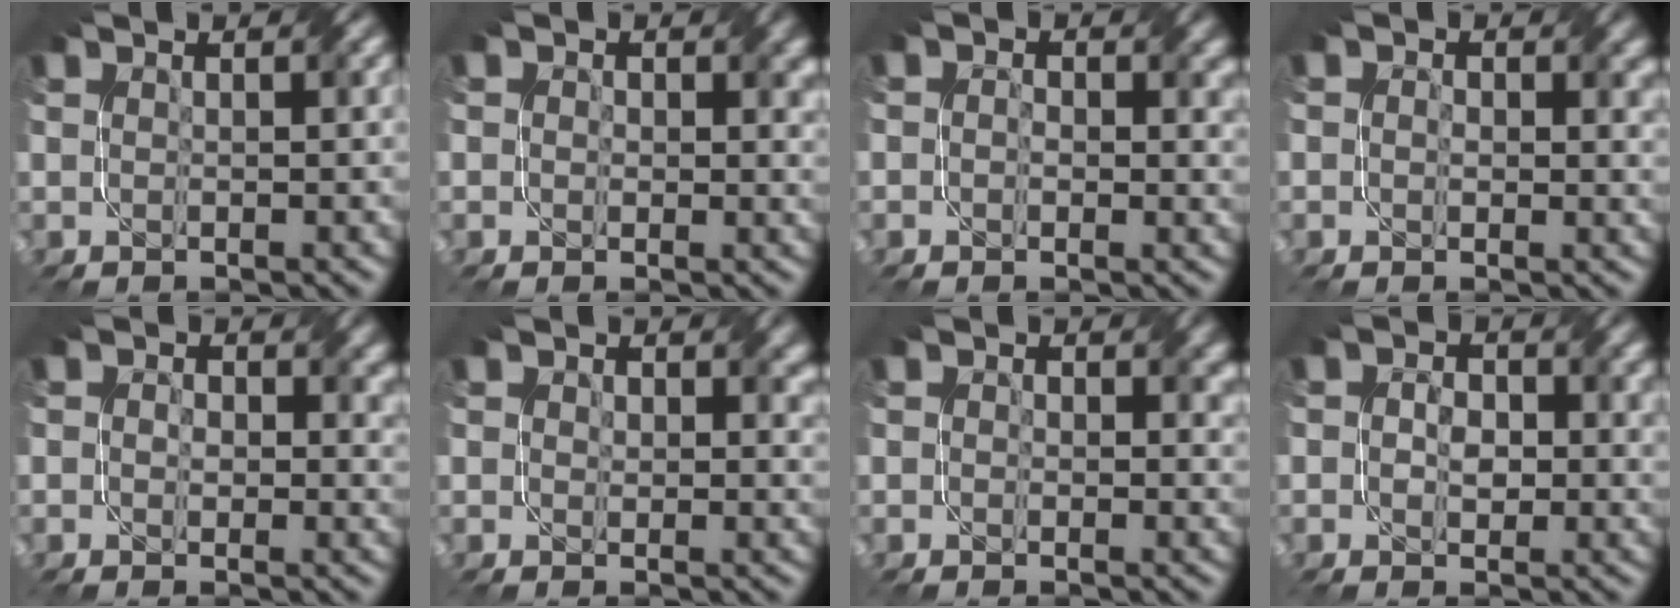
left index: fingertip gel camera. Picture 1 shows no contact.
{"total": 2.6, "force": [0.7, 1.9, 1.6], "torque": [-0.017, -0.003, 0.006]}
{"total": 2.9, "force": [0.4, 2.1, 2.0], "torque": [-0.020, 0.006, -0.006]}
{"total": 2.6, "force": [0.5, 1.8, 1.8], "torque": [-0.019, 0.001, 0.001]}
{"total": 3.3, "force": [0.7, 2.4, 2.1], "torque": [-0.023, -0.002, 0.004]}
{"total": 3.0, "force": [1.3, 2.1, 1.6], "torque": [-0.024, -0.008, 0.017]}
{"total": 2.7, "force": [0.9, 2.0, 1.6], "torque": [-0.016, -0.004, 0.006]}
{"total": 2.9, "force": [0.1, 2.1, 2.0], "torque": [-0.035, -0.003, -0.001]}